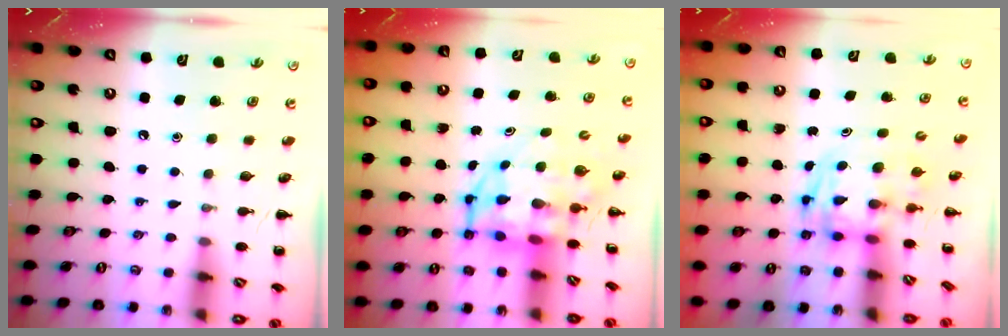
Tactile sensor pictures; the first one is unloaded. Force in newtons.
{"total": 5.4, "press": 5.0, "slide": 1.8}
{"total": 2.8, "press": 2.8, "slide": 0.5}